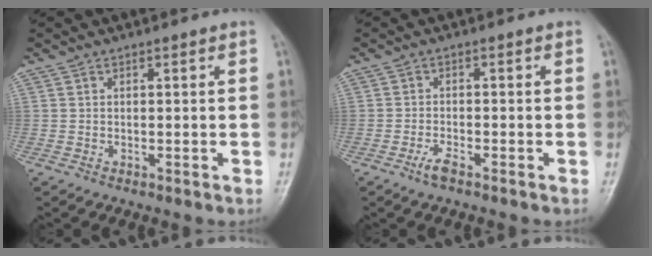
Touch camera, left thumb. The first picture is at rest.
{"total": 2.3, "force": [-1.7, 0.6, 1.3], "torque": [-0.035, 0.007, -0.036]}